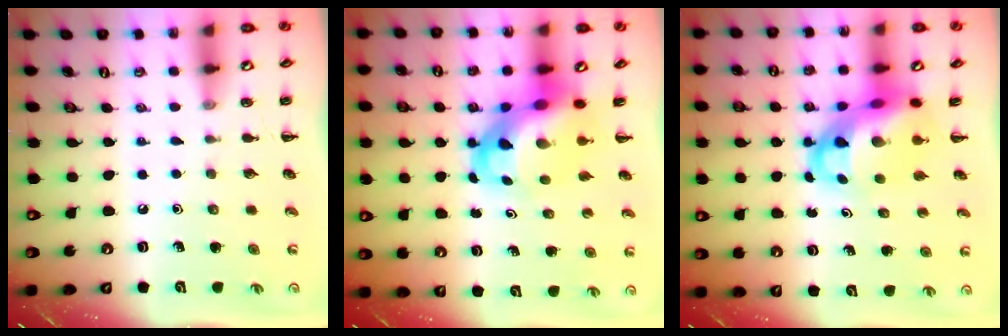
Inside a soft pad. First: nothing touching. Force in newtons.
{"total": 7.9, "press": 7.6, "slide": 2.3}
{"total": 10.3, "press": 9.9, "slide": 2.7}